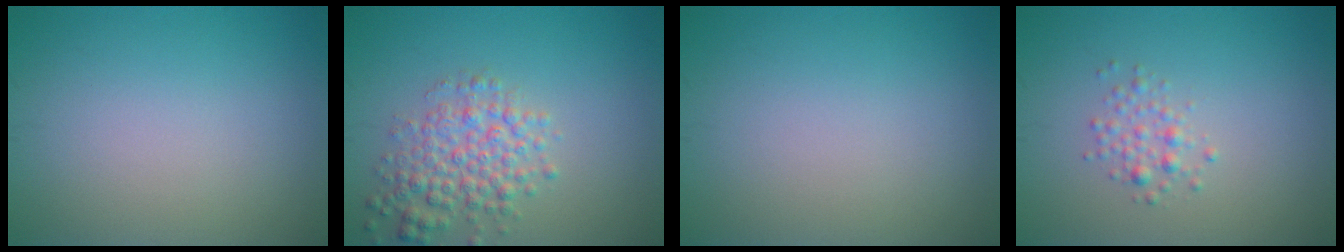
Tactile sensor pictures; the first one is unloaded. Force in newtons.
{"total": 4.1, "press": 4.1, "slide": 0.1}
{"total": 0.0}
{"total": 1.5, "press": 1.5, "slide": 0.0}